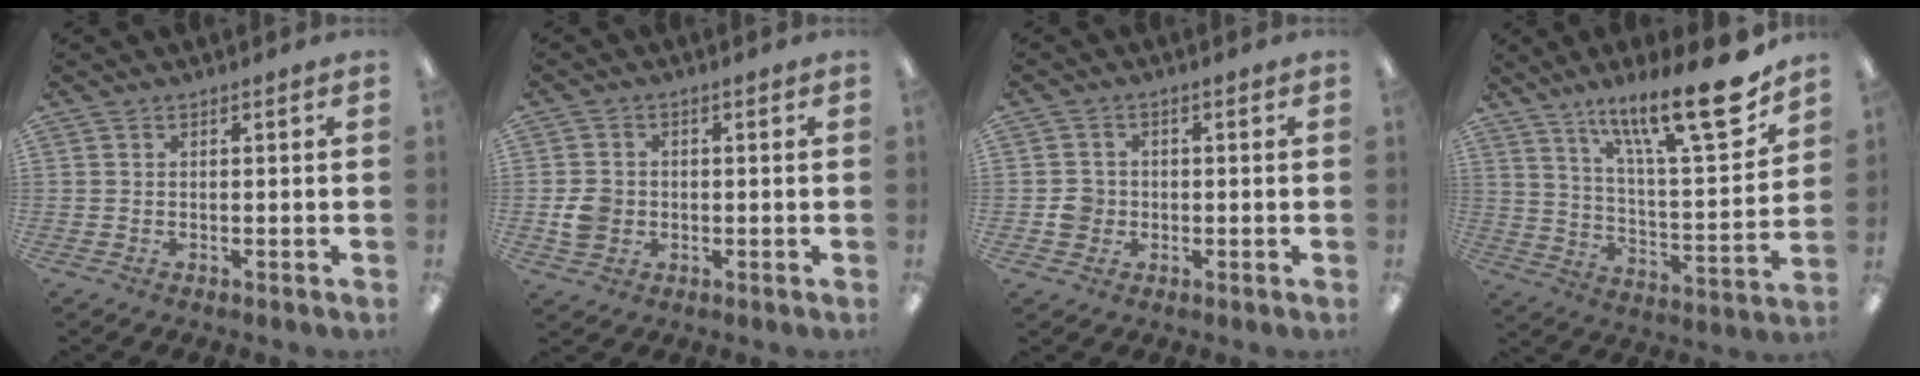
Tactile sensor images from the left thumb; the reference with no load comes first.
{"total": 4.9, "force": [-0.8, 4.4, 2.1], "torque": [-0.027, 0.001, -0.016]}
{"total": 4.1, "force": [-0.7, 3.9, 1.2], "torque": [-0.013, 0.004, -0.014]}
{"total": 21.7, "force": [15.1, 5.2, 14.6], "torque": [-0.220, -0.100, 0.241]}